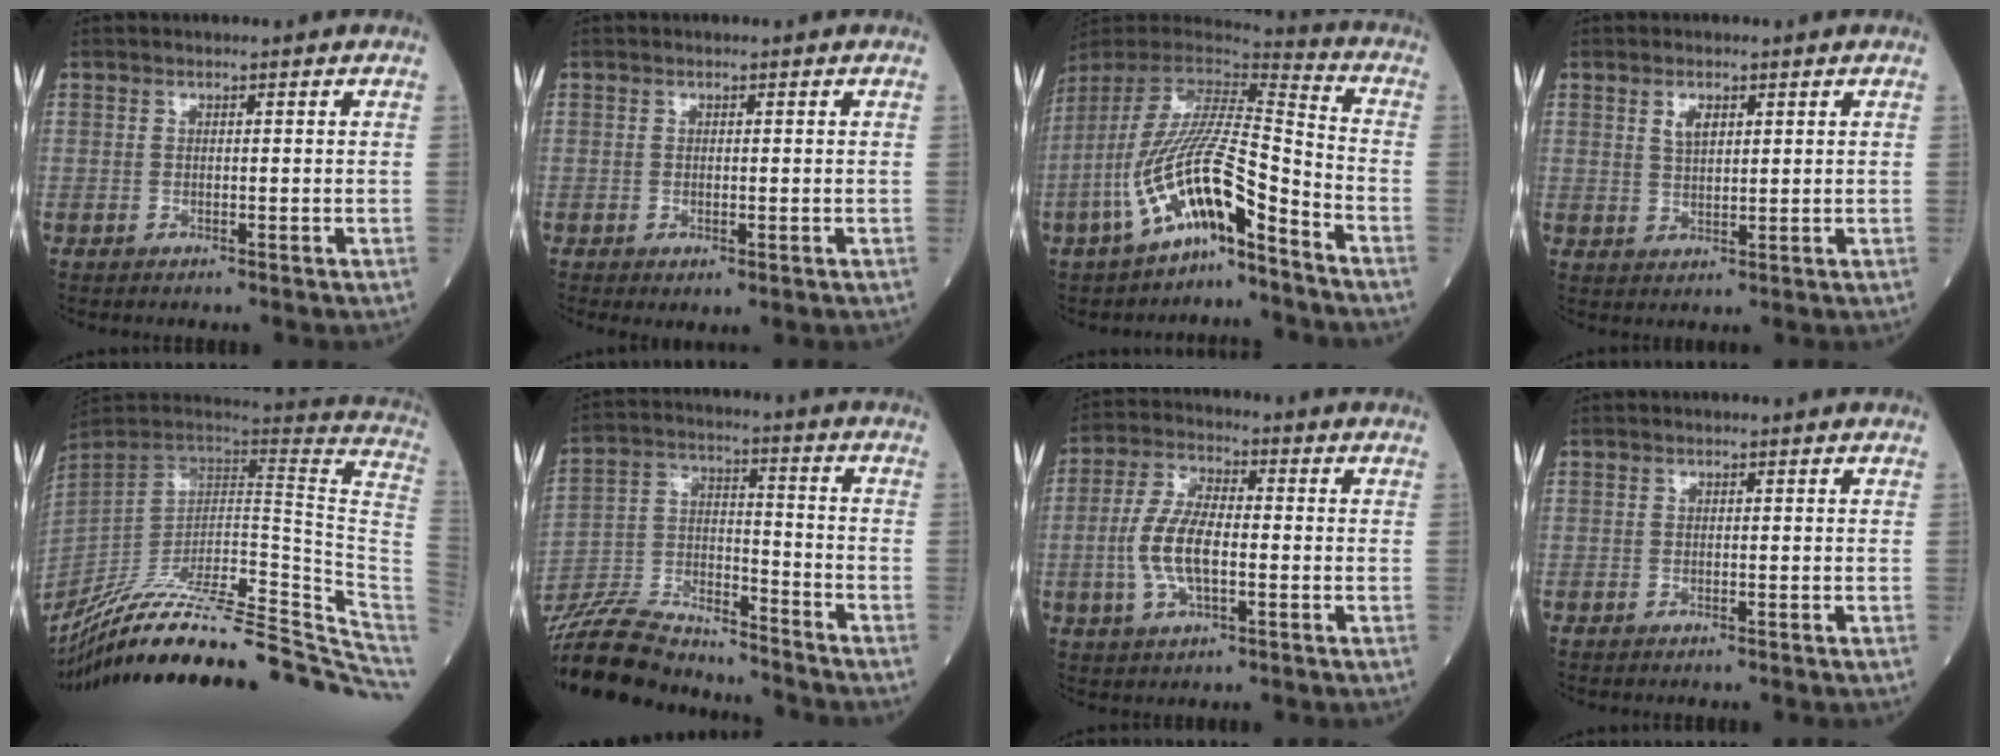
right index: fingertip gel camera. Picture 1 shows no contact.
{"total": 1.6, "force": [-0.4, 0.8, 1.3], "torque": [-0.024, -0.006, -0.001]}
{"total": 16.0, "force": [-8.3, 3.3, 13.3], "torque": [-0.263, 0.001, -0.149]}
{"total": 2.8, "force": [1.4, 1.3, 2.1], "torque": [-0.041, 0.001, 0.028]}
{"total": 37.1, "force": [-31.8, 3.5, 18.7], "torque": [-0.185, -0.039, -0.451]}
{"total": 17.0, "force": [-16.1, 3.5, 4.5], "torque": [-0.094, 0.018, -0.281]}
{"total": 9.2, "force": [-1.3, 3.7, 8.3], "torque": [-0.178, 0.007, -0.028]}
{"total": 0.0}